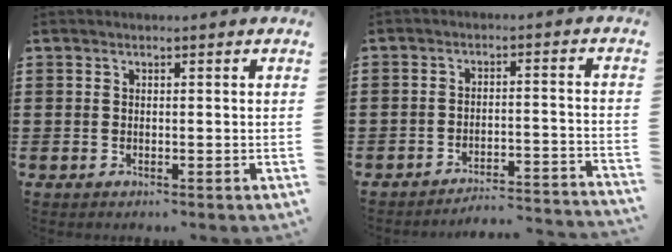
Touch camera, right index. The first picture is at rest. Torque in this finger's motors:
{"motor_torque": [-0.52, 1.61, -1.05, -0.21]}